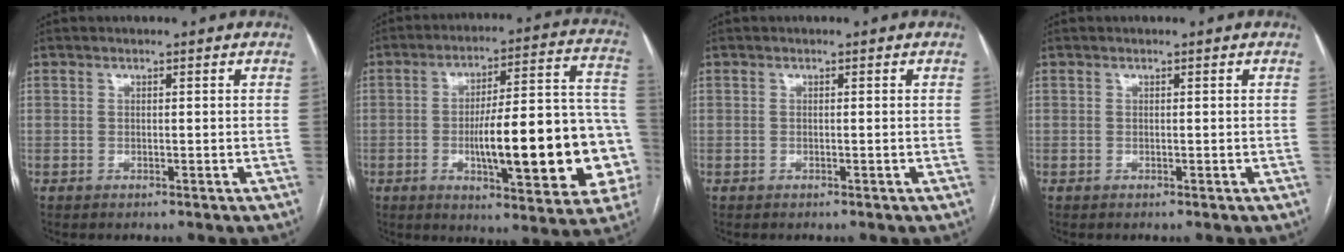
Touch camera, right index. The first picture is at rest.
{"total": 23.1, "force": [-4.8, 4.6, 22.1], "torque": [-0.249, 0.028, -0.055]}
{"total": 0.0}
{"total": 0.0}